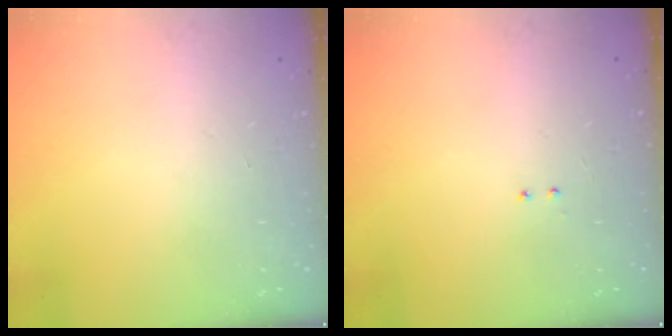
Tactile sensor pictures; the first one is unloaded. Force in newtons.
{"total": 2.0, "press": 2.0, "slide": 0.4}